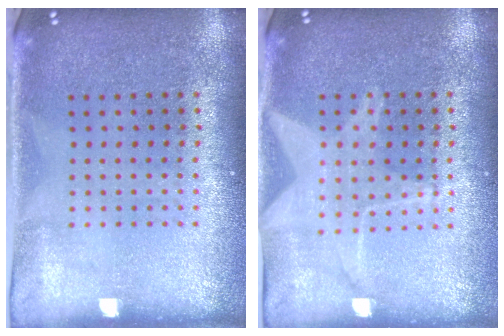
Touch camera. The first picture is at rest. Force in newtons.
{"total": 1.5, "press": 1.5, "slide": 0.2}